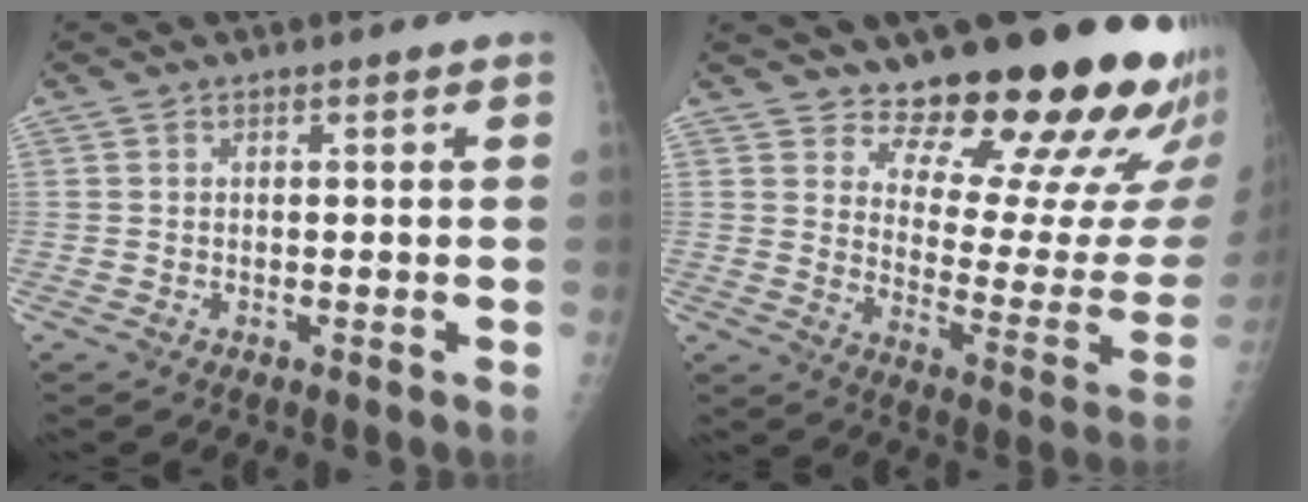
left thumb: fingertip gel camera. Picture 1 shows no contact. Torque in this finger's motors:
{"motor_torque": [0.50, 0.32, -0.13, -0.47, 0.15]}